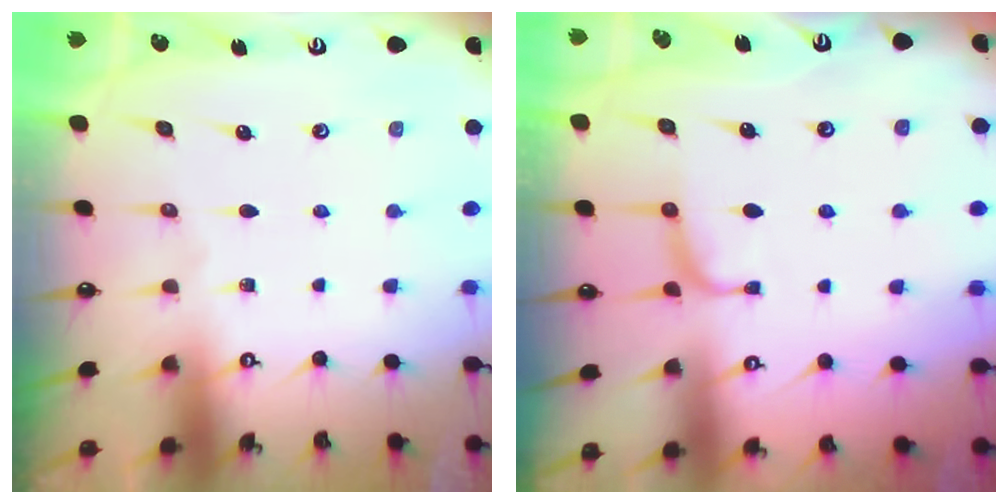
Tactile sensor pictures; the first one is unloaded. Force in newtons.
{"total": 0.9, "press": 0.7, "slide": 0.5}